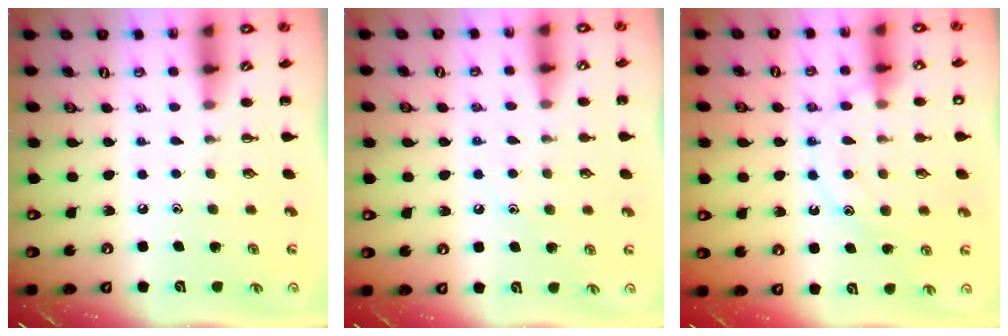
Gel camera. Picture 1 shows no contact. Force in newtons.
{"total": 8.2, "press": 8.0, "slide": 1.8}
{"total": 13.9, "press": 13.9, "slide": 0.7}